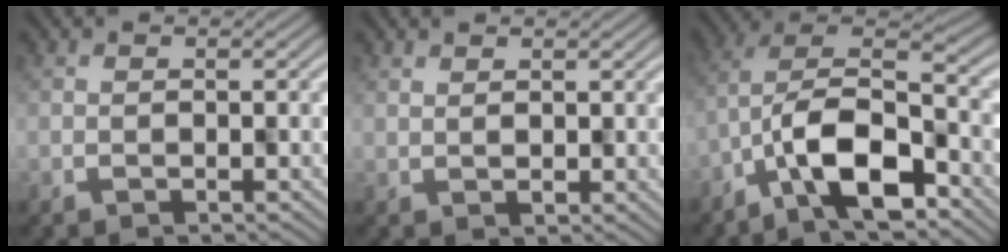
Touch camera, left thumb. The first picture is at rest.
{"total": 1.5, "force": [1.5, 0.0, 0.0], "torque": [0.000, 0.000, 0.024]}
{"total": 10.3, "force": [-4.4, 4.6, 8.2], "torque": [-0.149, -0.008, -0.096]}